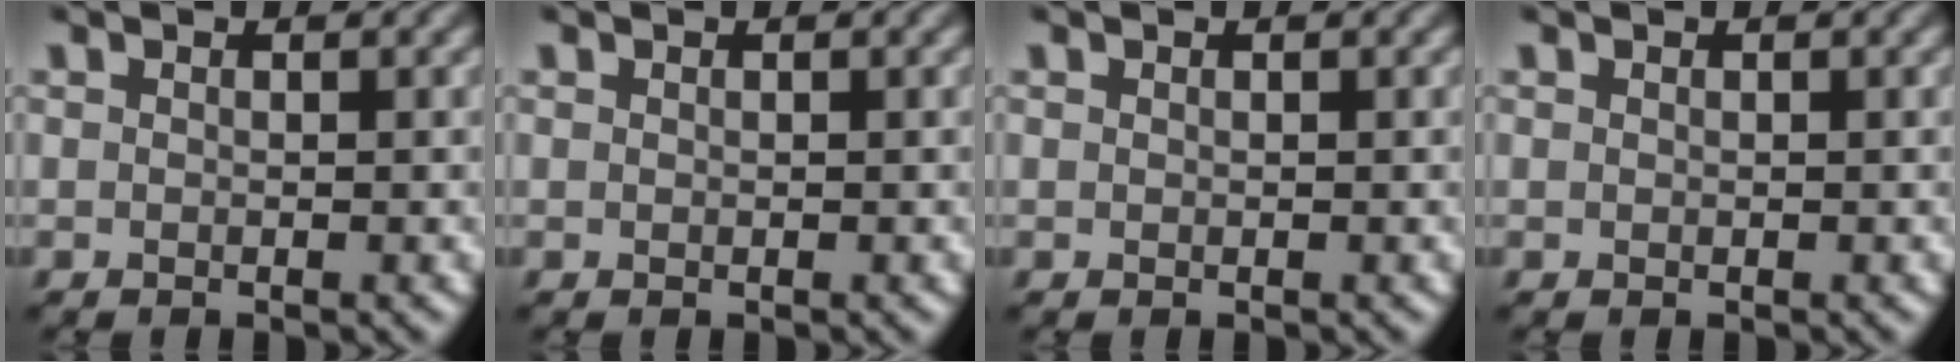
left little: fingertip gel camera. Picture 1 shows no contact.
{"total": 0.0}
{"total": 0.0}
{"total": 0.0}